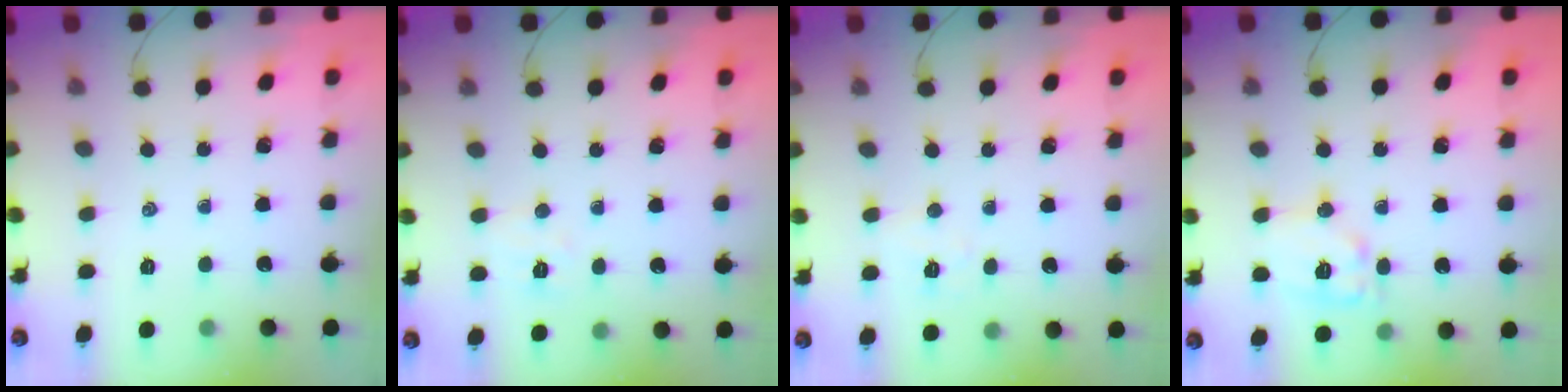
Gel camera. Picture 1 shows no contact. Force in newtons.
{"total": 4.6, "press": 4.5, "slide": 0.9}
{"total": 4.8, "press": 4.7, "slide": 1.0}
{"total": 11.1, "press": 11.1, "slide": 1.2}